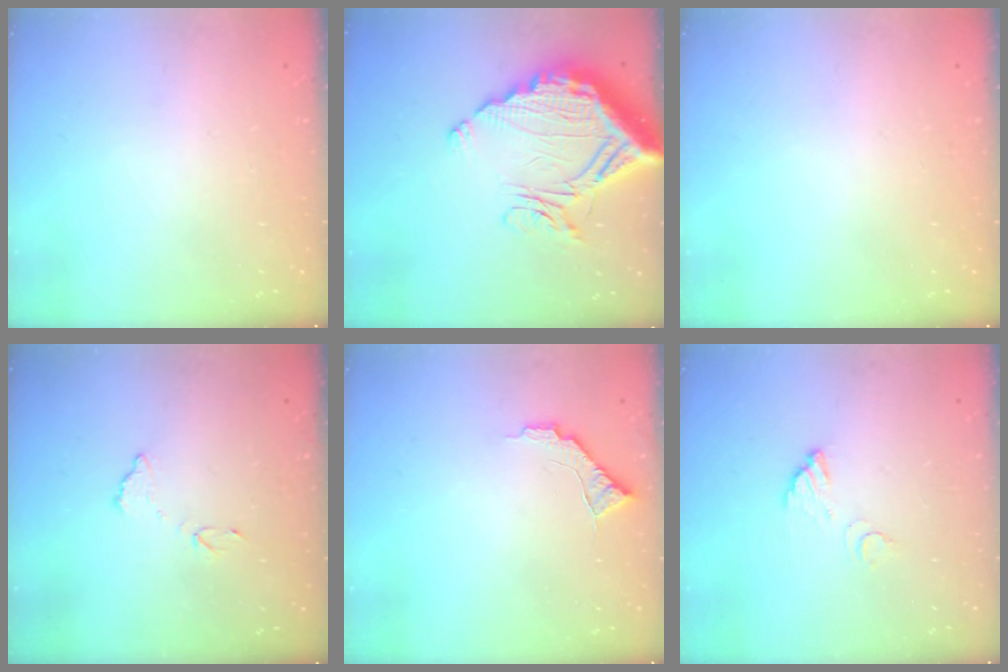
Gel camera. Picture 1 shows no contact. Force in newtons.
{"total": 17.9, "press": 17.8, "slide": 1.7}
{"total": 0.0}
{"total": 7.1, "press": 7.1, "slide": 0.3}
{"total": 6.6, "press": 6.5, "slide": 0.5}
{"total": 3.8, "press": 3.8, "slide": 0.2}